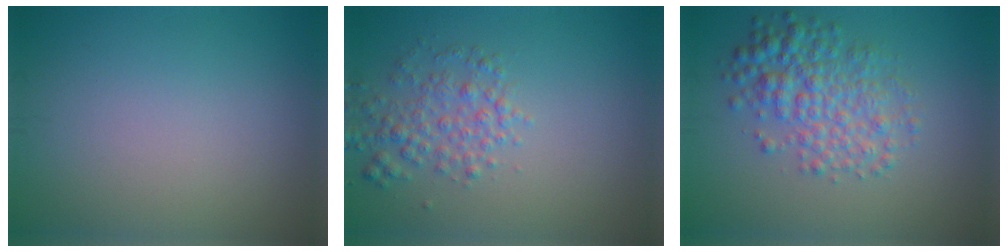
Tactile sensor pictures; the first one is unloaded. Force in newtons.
{"total": 2.9, "press": 2.9, "slide": 0.1}
{"total": 4.8, "press": 4.8, "slide": 0.1}